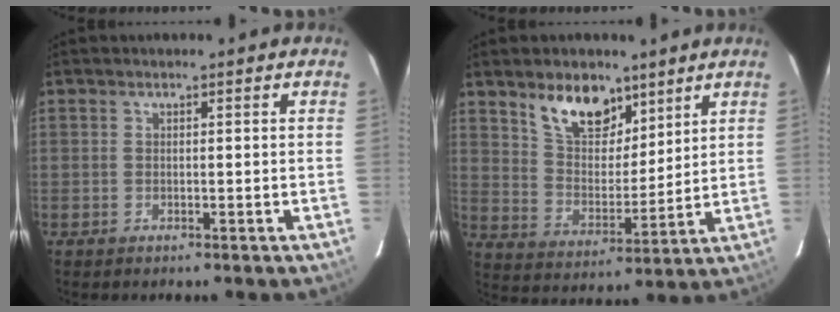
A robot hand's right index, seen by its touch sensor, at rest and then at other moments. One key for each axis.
{"total": 11.8, "fx": 7.8, "fy": 6.2, "fz": 6.3, "tx": -0.107, "ty": 0.007, "tz": 0.146}